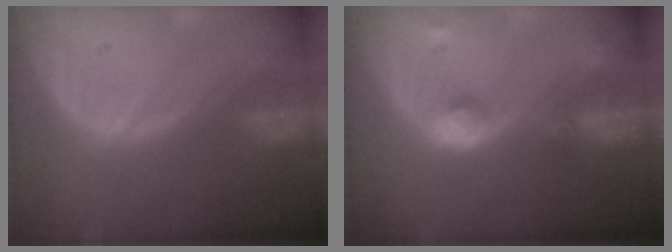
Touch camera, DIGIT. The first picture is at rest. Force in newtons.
{"total": 4.2, "press": 4.0, "slide": 1.4}